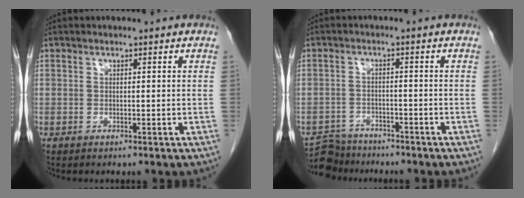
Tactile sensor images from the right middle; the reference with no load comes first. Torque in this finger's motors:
{"motor_torque": [-0.04, -0.14, -0.02, -0.02]}